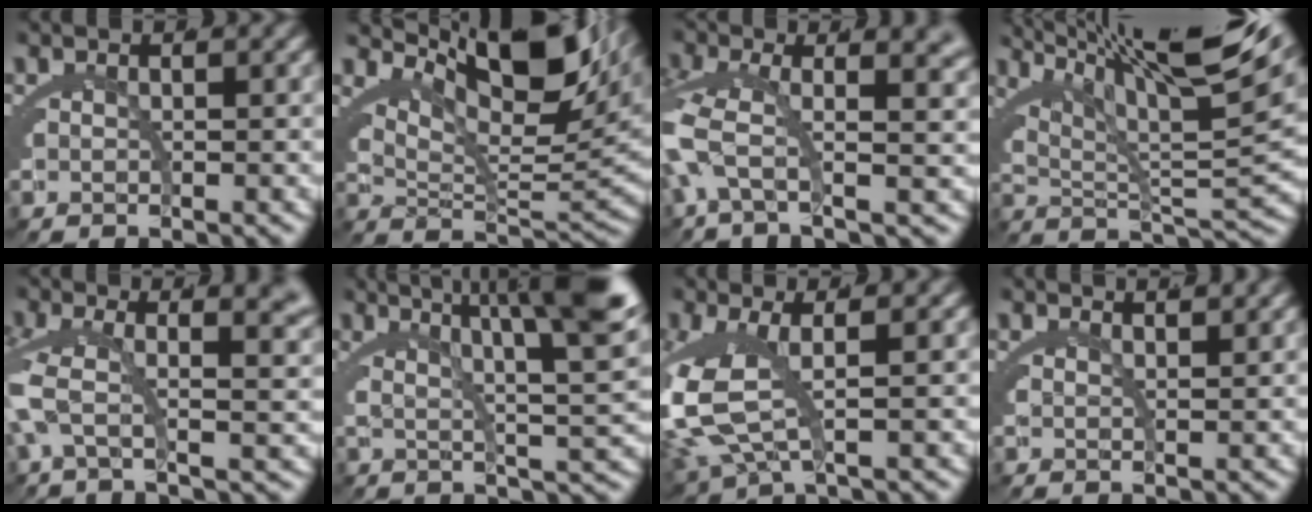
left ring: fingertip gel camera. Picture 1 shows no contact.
{"total": 11.5, "force": [5.9, 4.1, 8.9], "torque": [-0.120, 0.019, 0.087]}
{"total": 5.4, "force": [0.9, 1.6, 5.1], "torque": [-0.116, -0.017, 0.021]}
{"total": 12.6, "force": [6.8, 3.3, 10.1], "torque": [-0.132, 0.021, 0.097]}
{"total": 7.0, "force": [2.3, 1.9, 6.3], "torque": [-0.112, -0.002, 0.034]}
{"total": 11.5, "force": [5.0, 3.5, 9.8], "torque": [-0.115, 0.019, 0.065]}
{"total": 6.3, "force": [0.0, 3.2, 5.5], "torque": [-0.153, -0.026, 0.020]}
{"total": 2.0, "force": [1.7, -0.5, 0.9], "torque": [-0.014, -0.001, 0.029]}